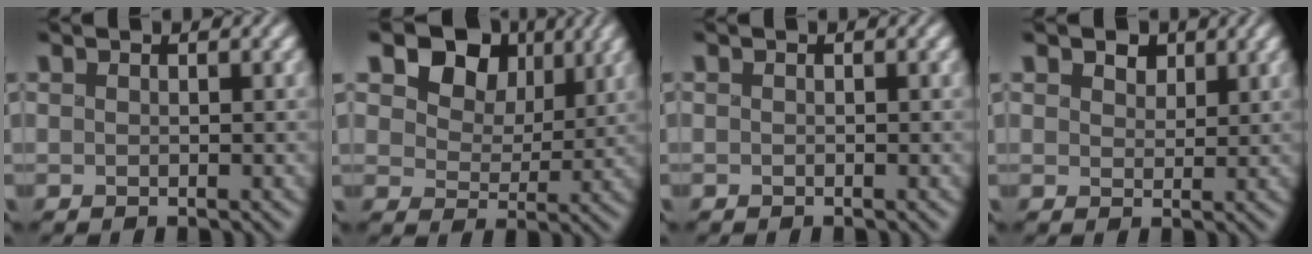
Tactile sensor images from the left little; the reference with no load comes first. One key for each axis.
{"total": 8.0, "fx": 3.4, "fy": 5.7, "fz": 4.4, "tx": -0.090, "ty": 0.004, "tz": 0.047}
{"total": 0.0}
{"total": 3.1, "fx": 1.6, "fy": 2.0, "fz": 1.6, "tx": -0.049, "ty": 0.004, "tz": 0.017}